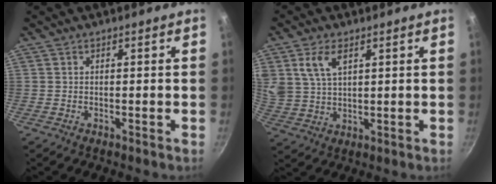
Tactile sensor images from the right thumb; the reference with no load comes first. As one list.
[{"total": 7.1, "force": [3.2, 4.1, 4.8], "torque": [-0.086, -0.011, 0.067]}]